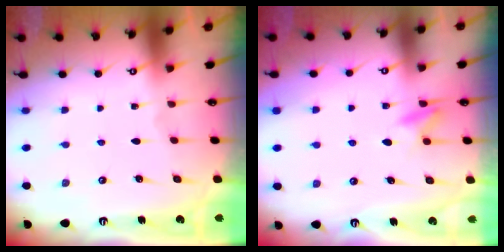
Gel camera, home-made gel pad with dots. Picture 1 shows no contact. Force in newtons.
{"total": 6.7, "press": 6.7, "slide": 0.9}